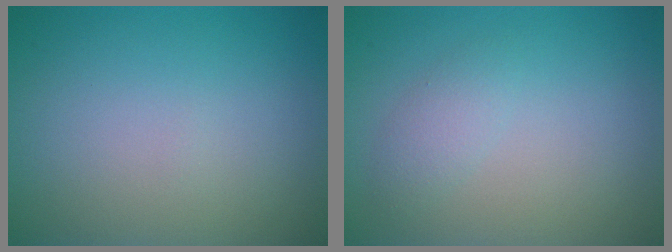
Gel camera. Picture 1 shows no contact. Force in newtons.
{"total": 1.5, "press": 1.5, "slide": 0.1}